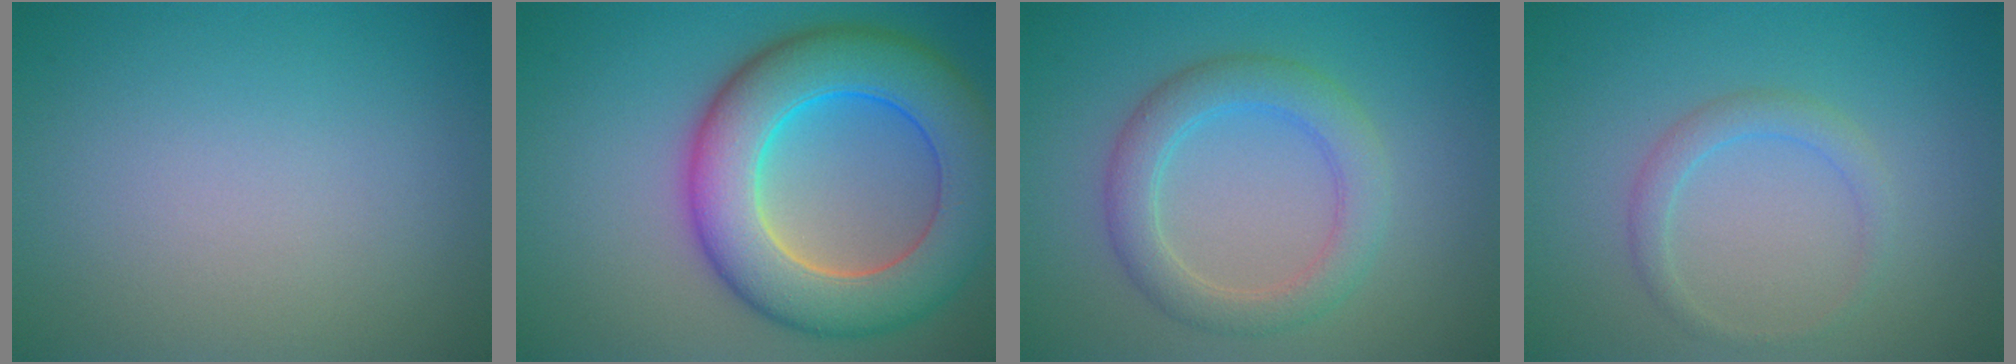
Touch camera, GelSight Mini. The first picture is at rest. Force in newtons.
{"total": 10.8, "press": 10.8, "slide": 0.5}
{"total": 4.1, "press": 4.1, "slide": 0.3}
{"total": 1.8, "press": 1.8, "slide": 0.0}